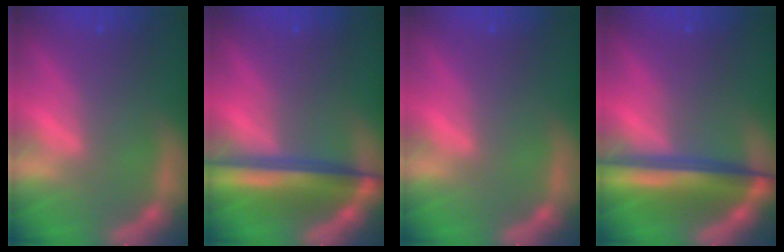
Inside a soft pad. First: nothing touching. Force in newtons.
{"total": 7.1}
{"total": 0.0}
{"total": 7.6}